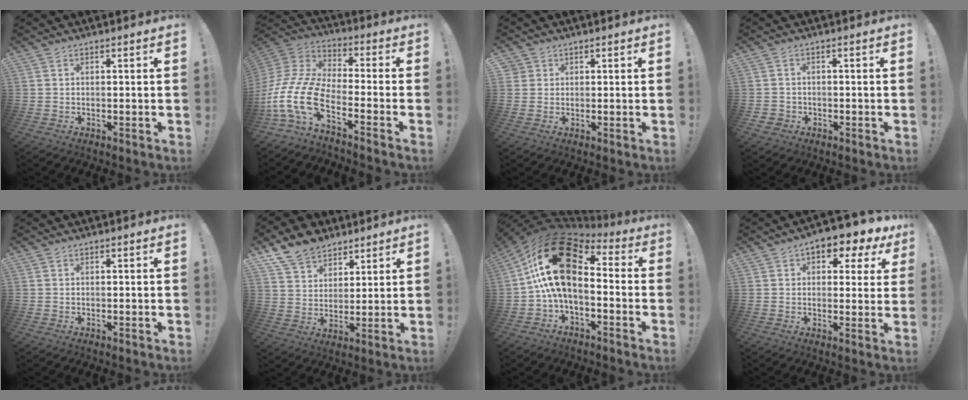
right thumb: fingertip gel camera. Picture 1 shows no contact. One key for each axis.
{"total": 17.0, "fx": -7.7, "fy": 8.4, "fz": 12.7, "tx": -0.276, "ty": 0.027, "tz": -0.134}
{"total": 2.1, "fx": 1.0, "fy": 1.8, "fz": 0.3, "tx": -0.003, "ty": -0.004, "tz": 0.017}
{"total": 2.1, "fx": -1.0, "fy": 1.7, "fz": 0.7, "tx": -0.012, "ty": 0.003, "tz": -0.017}
{"total": 0.0}
{"total": 11.0, "fx": 8.4, "fy": 6.4, "fz": 2.8, "tx": -0.055, "ty": -0.057, "tz": 0.166}
{"total": 21.1, "fx": 3.8, "fy": 11.6, "fz": 17.3, "tx": -0.352, "ty": -0.008, "tz": 0.075}
{"total": 7.2, "fx": 3.9, "fy": 3.8, "fz": 4.7, "tx": -0.058, "ty": -0.022, "tz": 0.067}